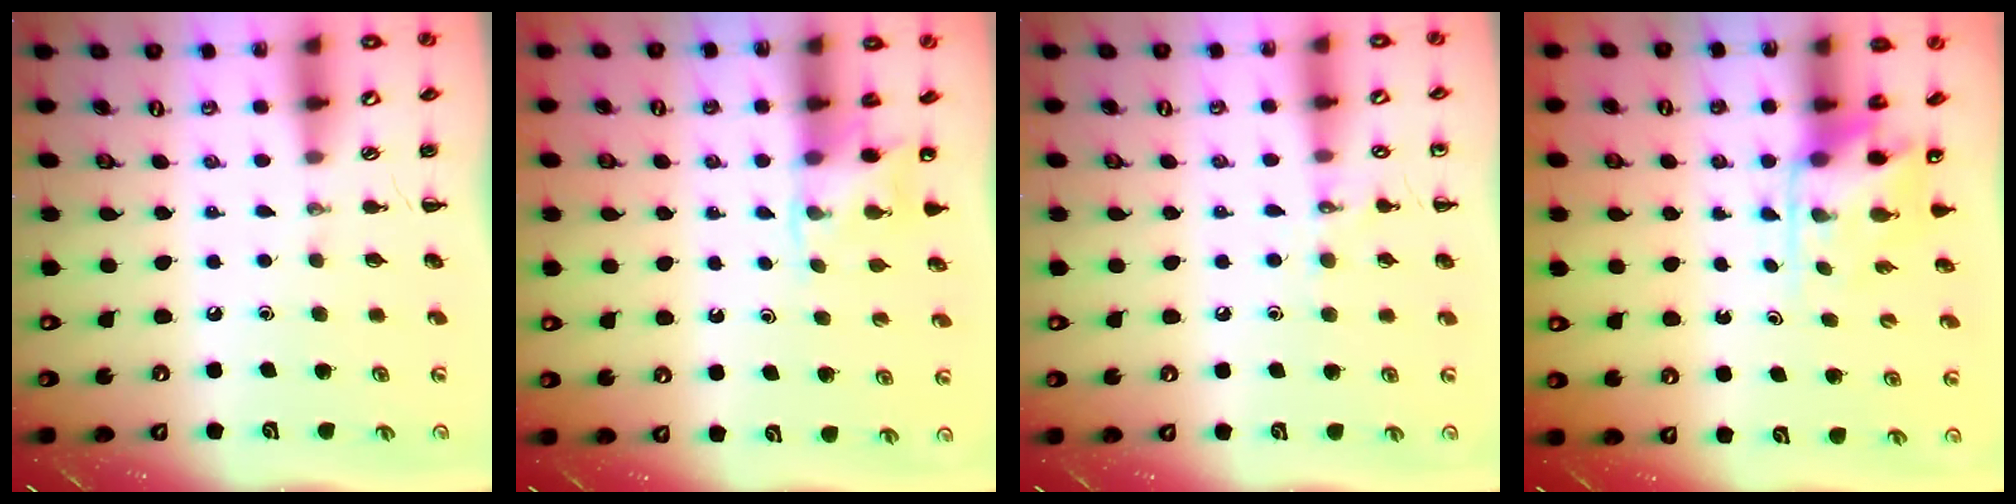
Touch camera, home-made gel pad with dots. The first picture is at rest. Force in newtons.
{"total": 5.6, "press": 5.4, "slide": 1.5}
{"total": 7.1, "press": 6.8, "slide": 1.9}
{"total": 4.6, "press": 4.5, "slide": 0.4}